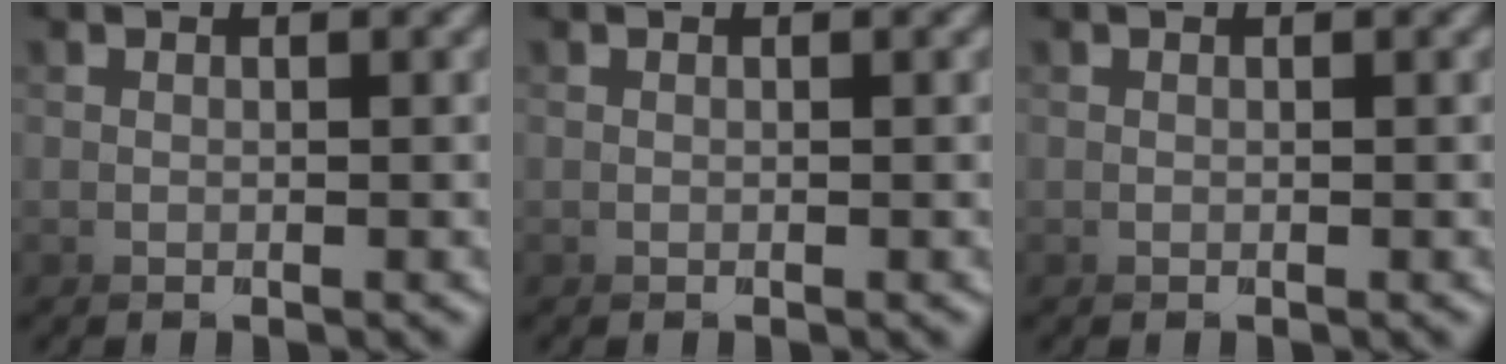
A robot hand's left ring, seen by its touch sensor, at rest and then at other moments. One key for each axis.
{"total": 0.0}
{"total": 0.0}